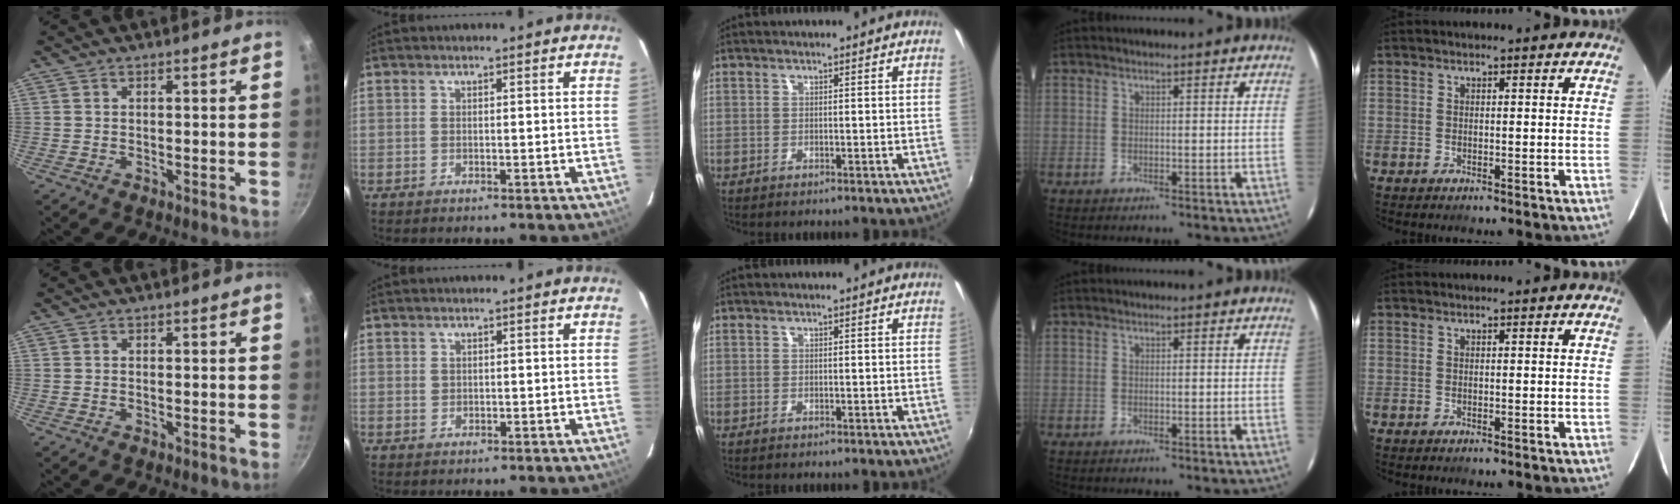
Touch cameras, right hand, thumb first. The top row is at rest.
{"index": {"total": 0.7, "force": [0.2, 0.7, 0.1], "torque": [0.002, 0.004, 0.003]}}